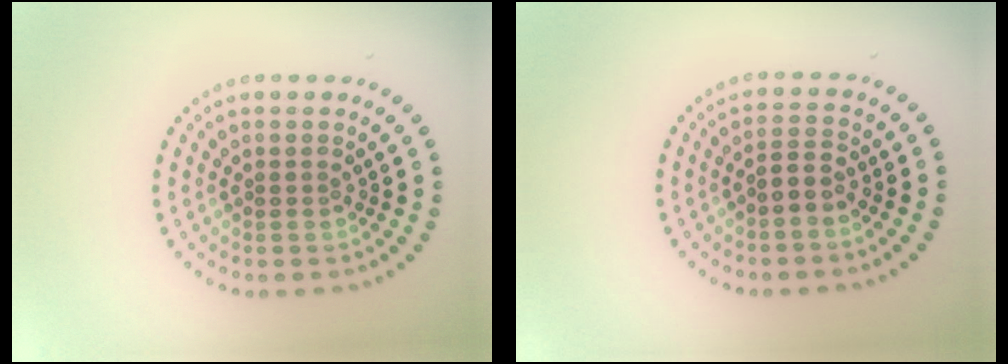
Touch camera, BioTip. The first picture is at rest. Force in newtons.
{"total": 1.7, "press": 1.4, "slide": 1.0}